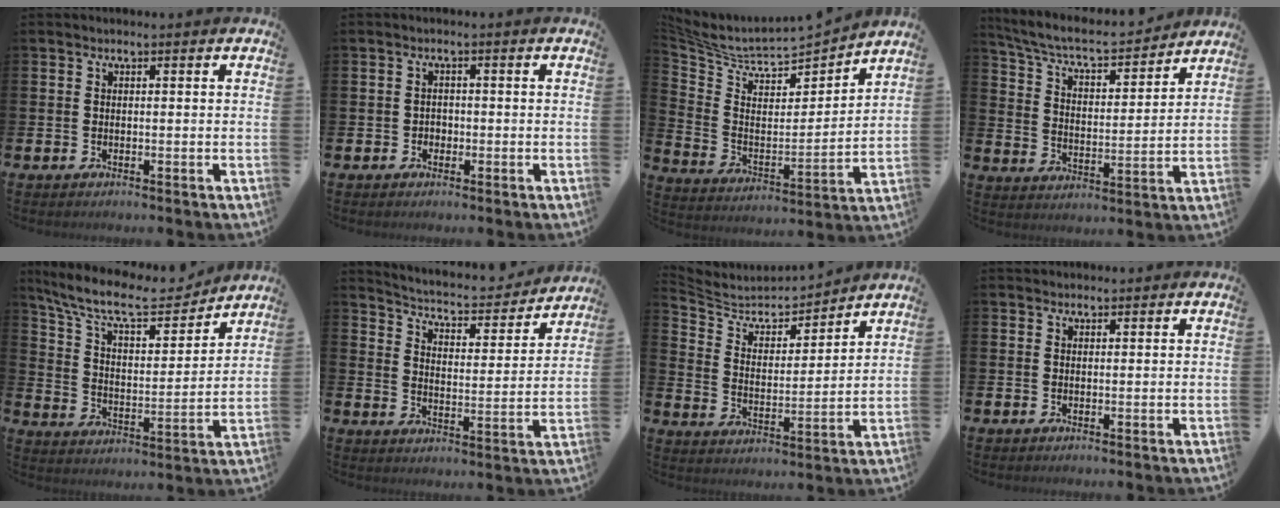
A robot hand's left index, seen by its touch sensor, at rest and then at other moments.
{"total": 1.3, "force": [-0.5, 1.2, 0.3], "torque": [-0.004, 0.003, -0.013]}
{"total": 6.0, "force": [5.5, 1.6, 1.9], "torque": [-0.071, -0.051, 0.086]}
{"total": 7.0, "force": [6.4, 1.5, 2.4], "torque": [-0.079, -0.048, 0.106]}
{"total": 11.0, "force": [9.7, 3.0, 4.4], "torque": [-0.113, -0.060, 0.163]}
{"total": 5.1, "force": [4.8, 1.3, 1.1], "torque": [-0.042, -0.041, 0.074]}
{"total": 6.0, "force": [5.7, 1.7, 0.6], "torque": [-0.050, -0.053, 0.095]}
{"total": 1.2, "force": [1.1, 0.5, -0.1], "torque": [0.012, 0.000, 0.018]}